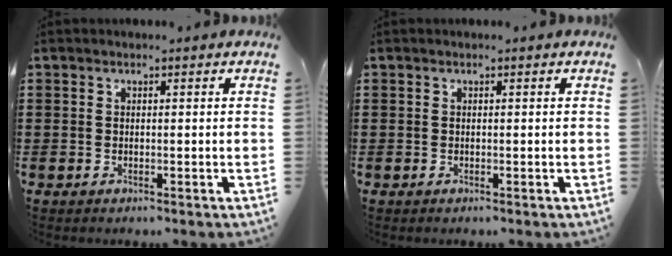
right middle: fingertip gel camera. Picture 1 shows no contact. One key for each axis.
{"total": 0.0}